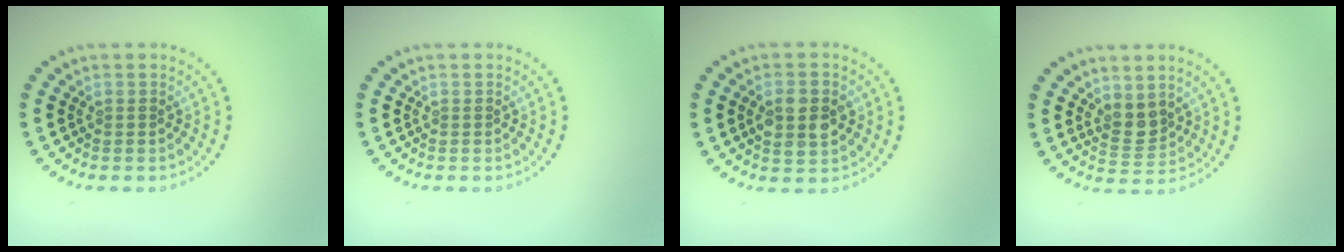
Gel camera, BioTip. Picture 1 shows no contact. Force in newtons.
{"total": 0.0}
{"total": 3.6, "press": 3.6, "slide": 0.1}
{"total": 2.2, "press": 1.8, "slide": 1.2}